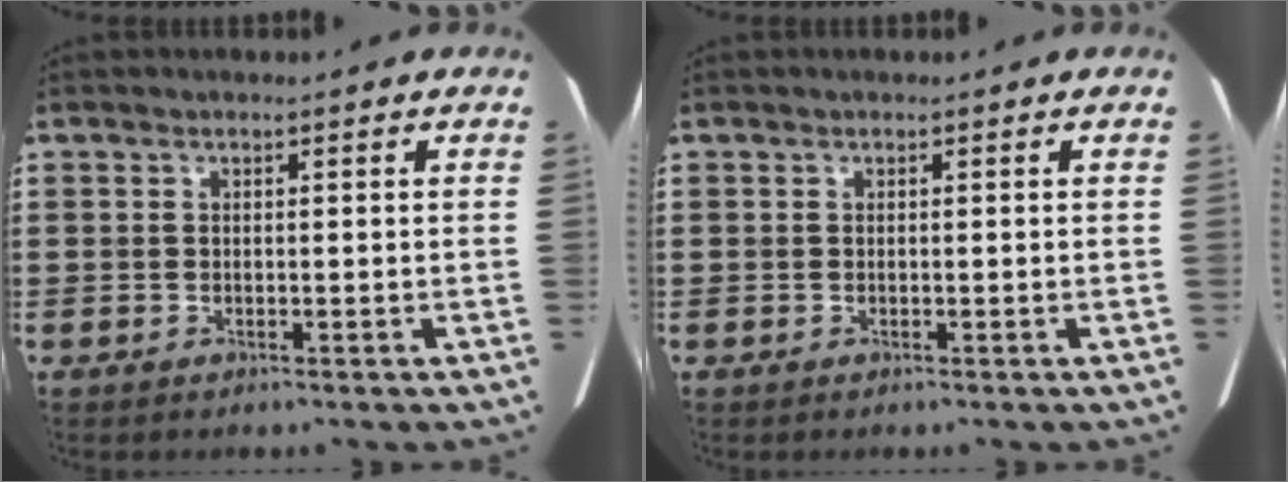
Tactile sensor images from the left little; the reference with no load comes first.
{"total": 0.0}